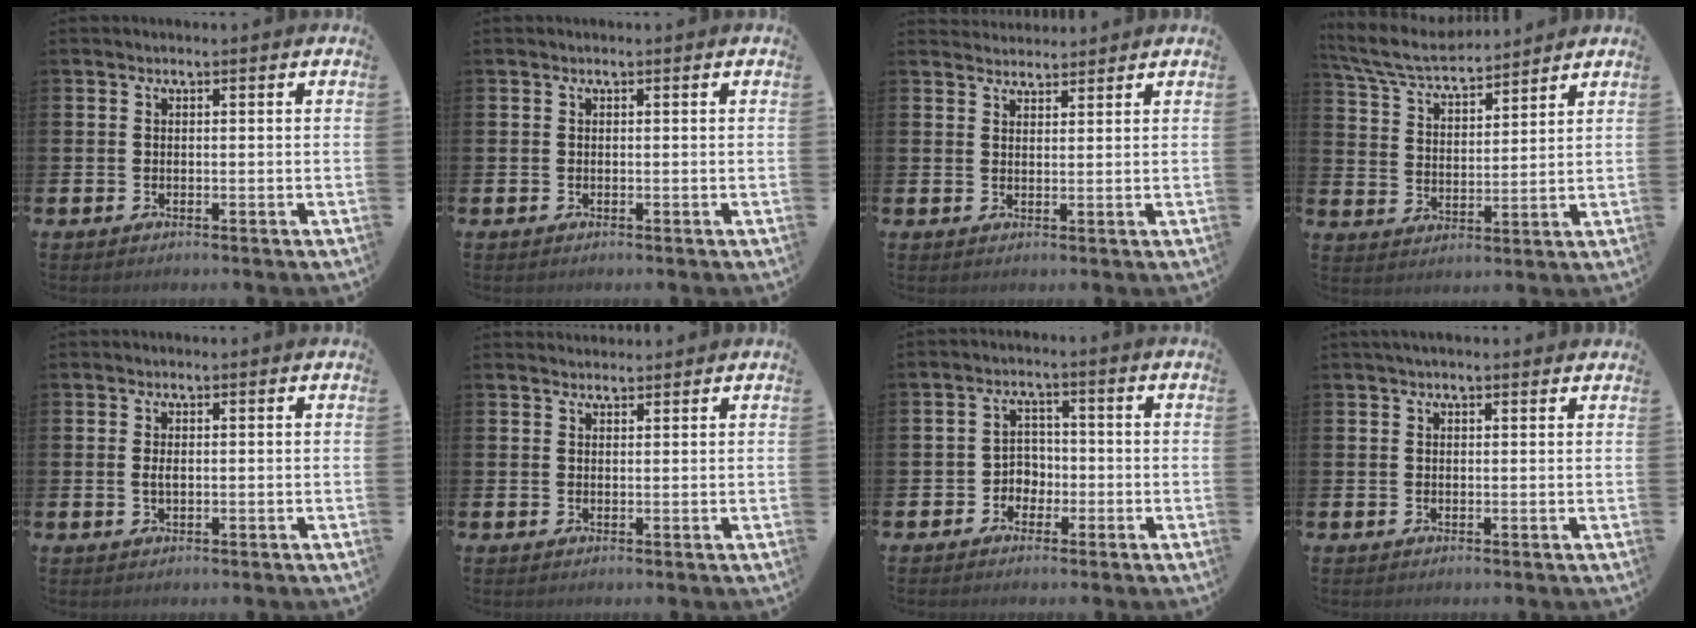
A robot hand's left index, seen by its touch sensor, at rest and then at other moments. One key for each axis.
{"total": 0.0}
{"total": 2.6, "fx": 2.5, "fy": 0.7, "fz": -0.1, "tx": 0.007, "ty": -0.012, "tz": 0.044}
{"total": 6.5, "fx": 6.1, "fy": 1.1, "fz": 1.9, "tx": -0.064, "ty": -0.034, "tz": 0.108}
{"total": 1.0, "fx": 0.1, "fy": 0.4, "fz": 0.9, "tx": -0.014, "ty": 0.002, "tz": 0.000}
{"total": 1.7, "fx": 1.6, "fy": 0.4, "fz": 0.0, "tx": 0.010, "ty": -0.006, "tz": 0.027}
{"total": 3.1, "fx": -1.6, "fy": 2.5, "fz": 0.8, "tx": -0.021, "ty": 0.004, "tz": -0.040}
{"total": 1.5, "fx": 1.3, "fy": 0.4, "fz": 0.7, "tx": -0.011, "ty": 0.003, "tz": 0.023}